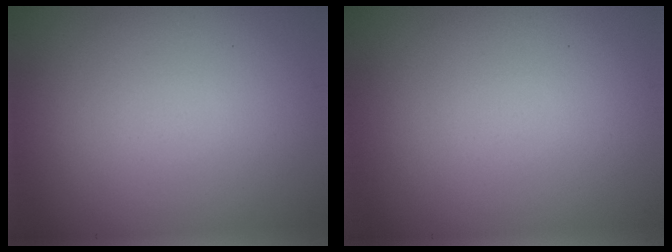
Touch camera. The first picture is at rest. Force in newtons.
{"total": 0.0}